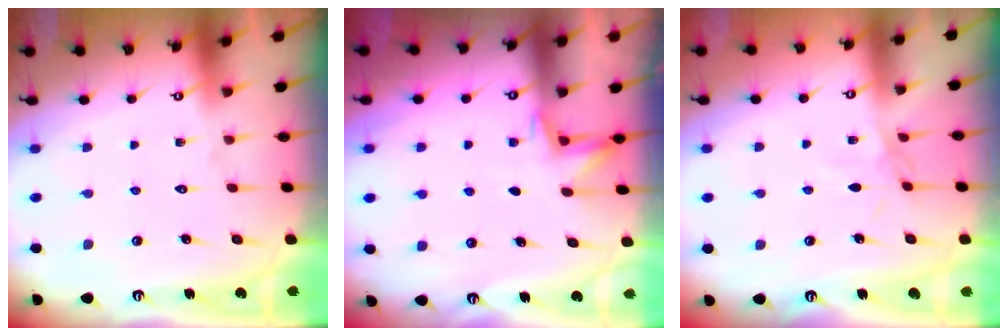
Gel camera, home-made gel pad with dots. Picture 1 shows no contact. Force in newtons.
{"total": 4.6, "press": 4.4, "slide": 1.0}
{"total": 2.4, "press": 2.3, "slide": 0.4}